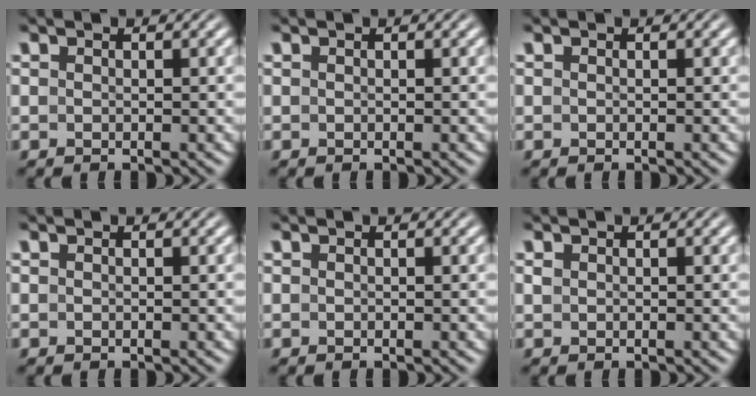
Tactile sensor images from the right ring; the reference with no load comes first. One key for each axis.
{"total": 0.0}
{"total": 0.0}
{"total": 0.0}
{"total": 0.0}
{"total": 0.0}